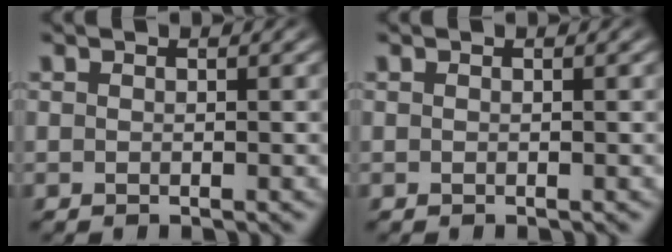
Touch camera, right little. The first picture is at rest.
{"total": 0.0}